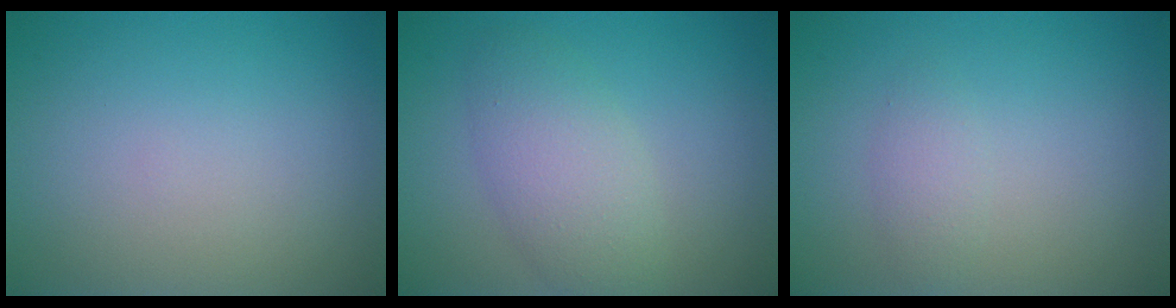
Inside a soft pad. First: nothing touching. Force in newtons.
{"total": 4.1, "press": 4.1, "slide": 0.1}
{"total": 1.3, "press": 1.3, "slide": 0.1}